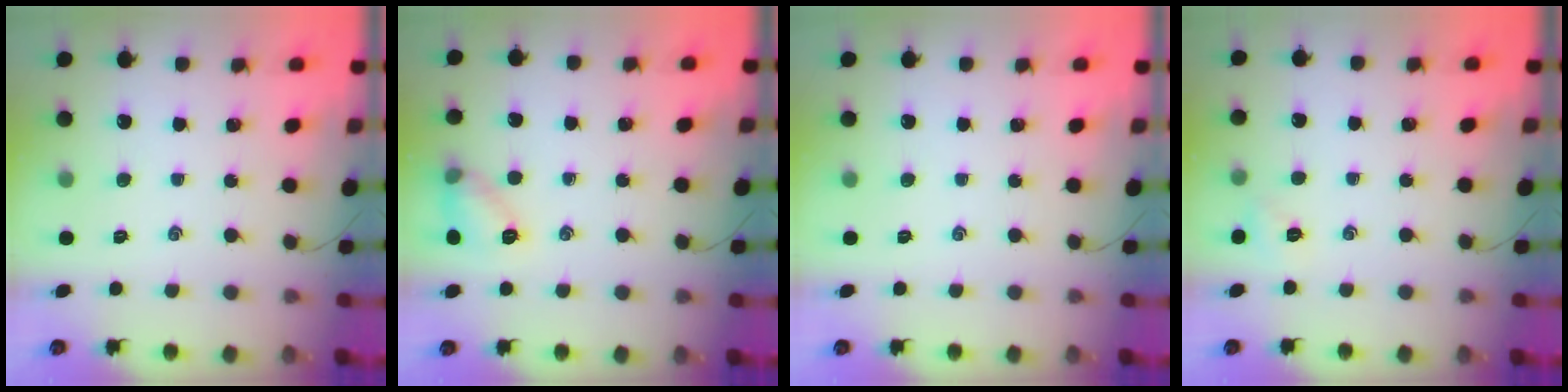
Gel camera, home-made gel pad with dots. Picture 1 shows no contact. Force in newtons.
{"total": 8.7, "press": 8.5, "slide": 1.6}
{"total": 0.0}
{"total": 2.1, "press": 2.0, "slide": 0.6}